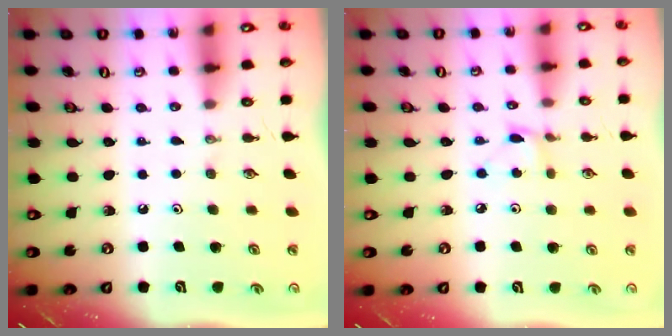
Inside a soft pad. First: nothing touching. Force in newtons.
{"total": 2.7, "press": 2.7, "slide": 0.3}